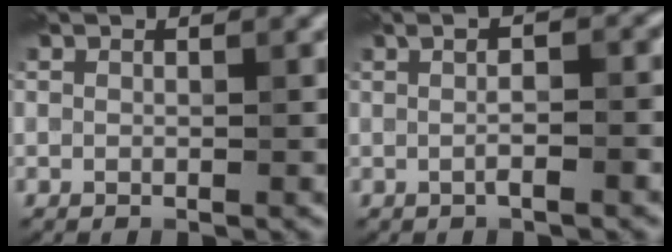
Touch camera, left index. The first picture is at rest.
{"total": 2.8, "force": [0.1, 0.7, 2.7], "torque": [-0.029, -0.003, -0.007]}